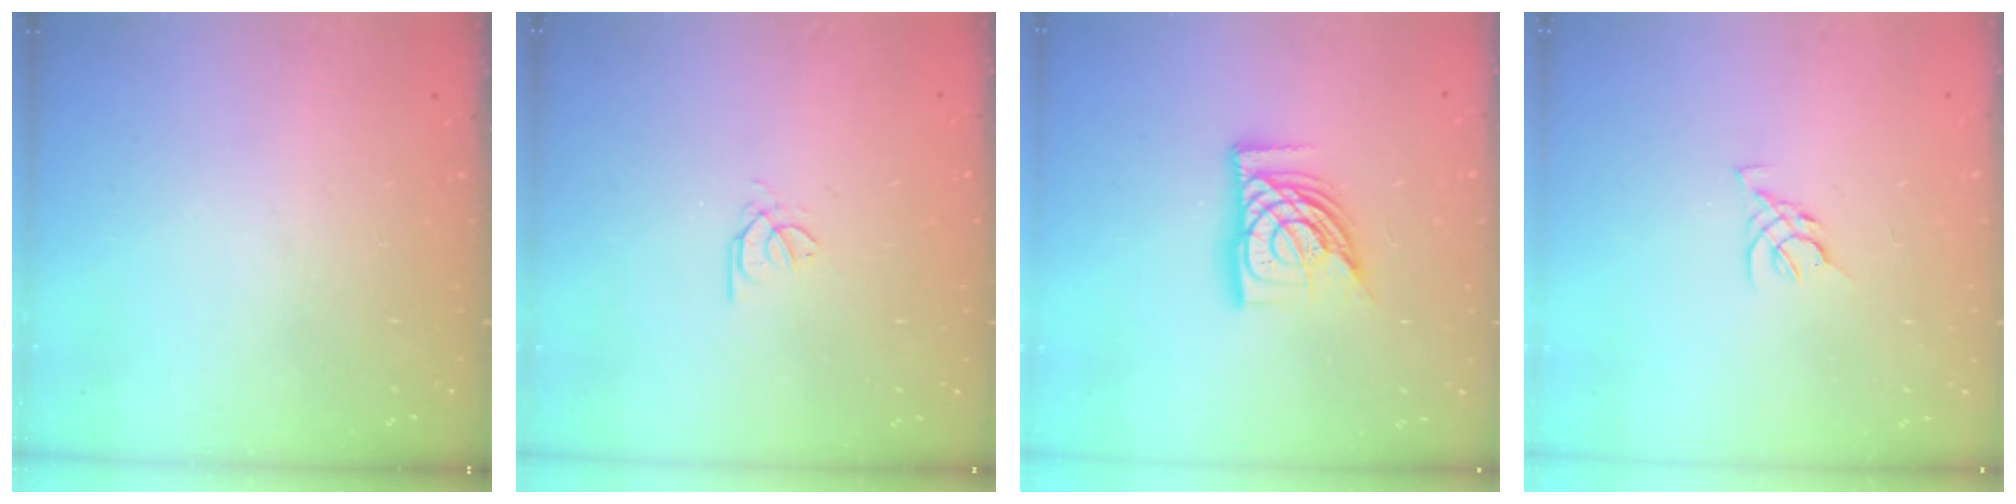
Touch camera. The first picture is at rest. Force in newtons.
{"total": 0.9, "press": 0.8, "slide": 0.4}
{"total": 14.1, "press": 14.0, "slide": 1.8}
{"total": 3.2, "press": 3.2, "slide": 0.7}